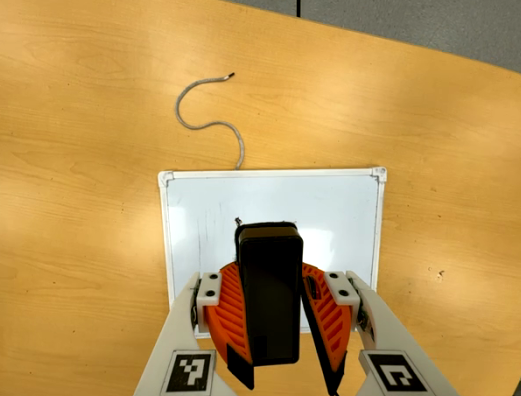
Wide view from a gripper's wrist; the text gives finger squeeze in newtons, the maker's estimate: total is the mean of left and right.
{"total": 9.1, "left": 9.5, "right": 8.6}